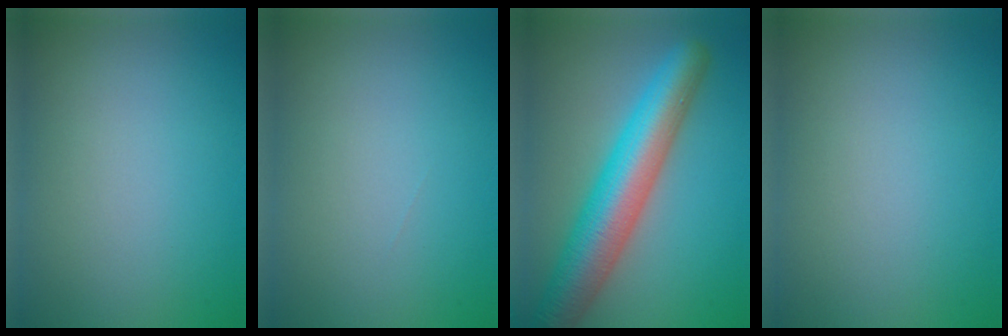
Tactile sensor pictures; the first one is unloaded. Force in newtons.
{"total": 0.0}
{"total": 8.7, "press": 8.7, "slide": 0.3}
{"total": 0.0}